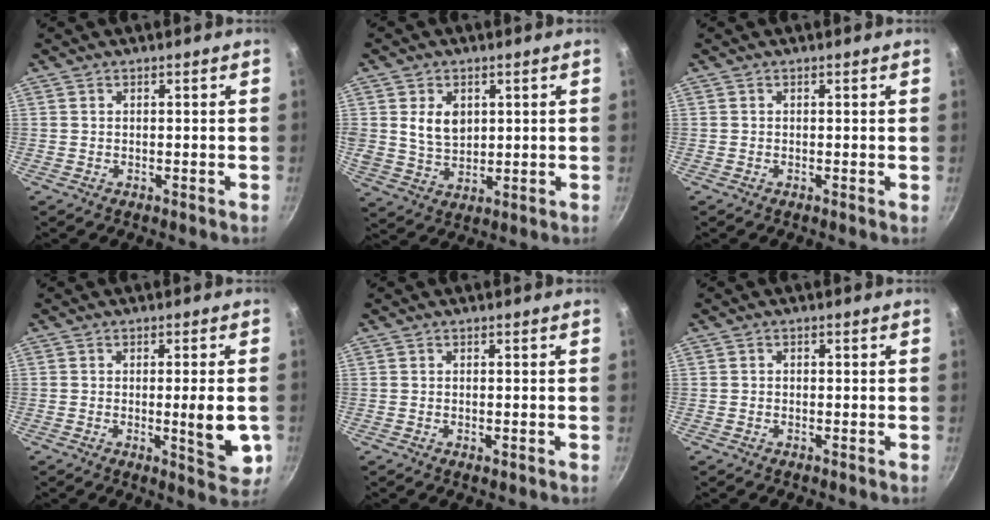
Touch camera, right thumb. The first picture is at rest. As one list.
[{"total": 7.1, "force": [1.8, 5.3, 4.5], "torque": [-0.061, -0.019, 0.040]}, {"total": 0.0}, {"total": 8.0, "force": [-1.1, 1.9, 7.7], "torque": [-0.095, -0.008, -0.012]}, {"total": 1.0, "force": [-0.3, 0.4, 0.9], "torque": [-0.016, -0.001, -0.006]}, {"total": 0.7, "force": [-0.3, 0.6, 0.3], "torque": [-0.005, 0.003, -0.006]}]